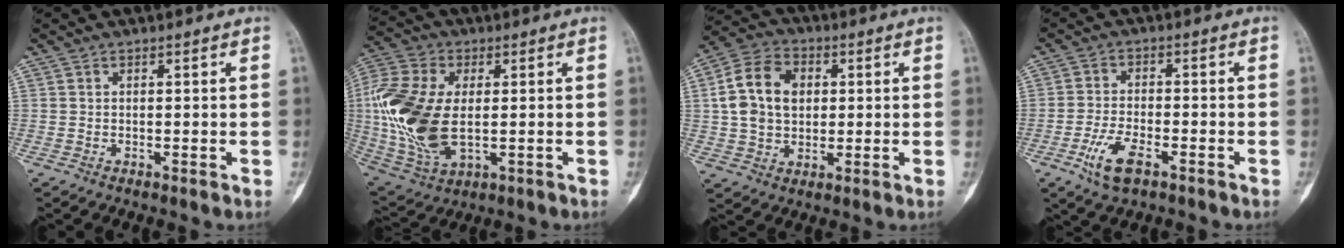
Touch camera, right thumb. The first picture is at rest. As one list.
[{"total": 18.8, "force": [-0.3, 10.7, 15.5], "torque": [-0.349, -0.007, 0.004]}, {"total": 12.1, "force": [1.7, 9.1, 7.8], "torque": [-0.127, 0.014, 0.027]}, {"total": 7.0, "force": [-3.6, 2.8, 5.3], "torque": [-0.103, 0.010, -0.067]}]